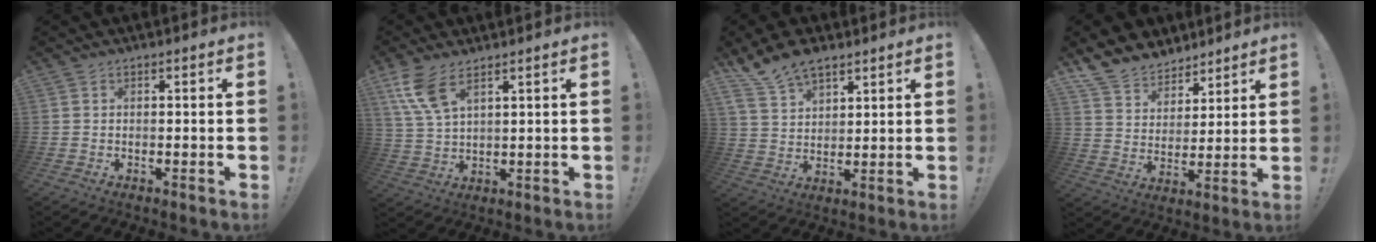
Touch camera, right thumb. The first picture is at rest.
{"total": 8.8, "force": [5.6, 3.3, 5.9], "torque": [-0.128, -0.018, 0.108]}
{"total": 10.3, "force": [8.0, 5.0, 4.2], "torque": [-0.087, -0.044, 0.158]}
{"total": 10.6, "force": [8.7, 6.0, 1.2], "torque": [-0.036, -0.072, 0.172]}